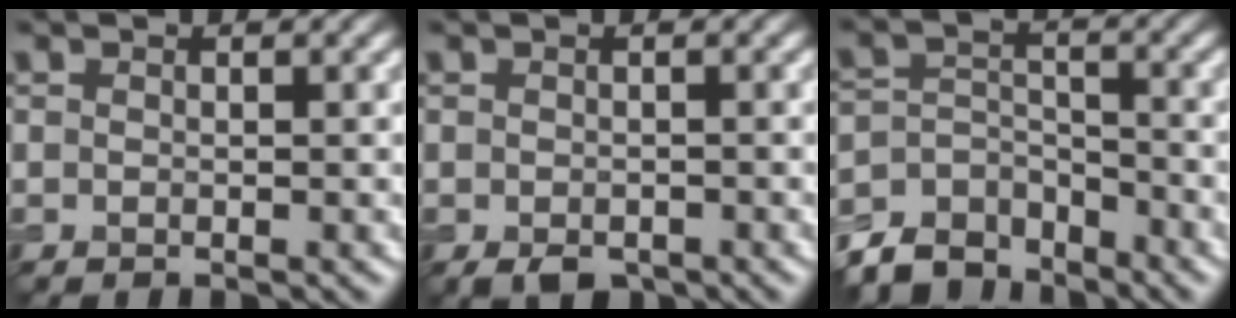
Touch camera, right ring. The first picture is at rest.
{"total": 1.7, "force": [-1.1, 1.0, 1.0], "torque": [-0.017, -0.007, -0.018]}
{"total": 6.0, "force": [-5.1, 2.8, 1.5], "torque": [-0.023, -0.005, -0.097]}